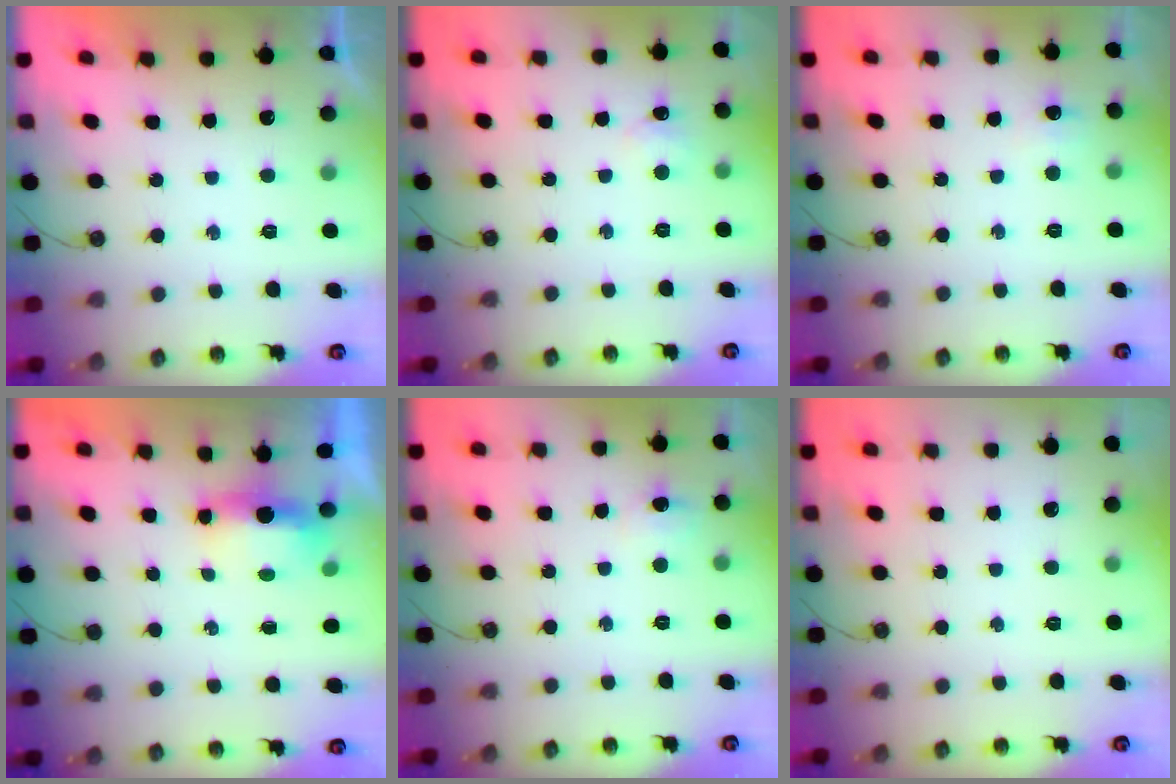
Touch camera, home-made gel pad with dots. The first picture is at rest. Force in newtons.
{"total": 5.0, "press": 5.0, "slide": 0.7}
{"total": 3.9, "press": 3.8, "slide": 0.6}
{"total": 5.0, "press": 4.8, "slide": 1.4}
{"total": 5.8, "press": 5.7, "slide": 0.6}
{"total": 0.0}